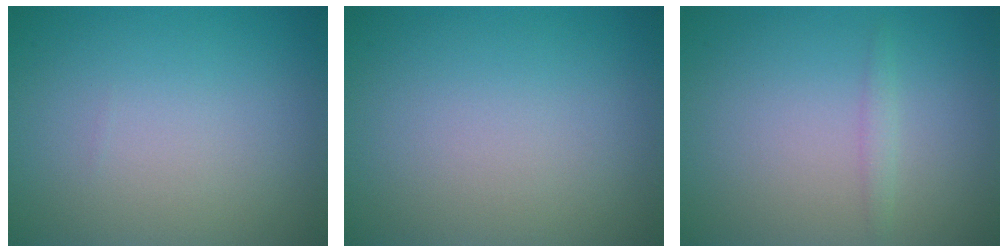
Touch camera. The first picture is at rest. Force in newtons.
{"total": 0.0}
{"total": 0.8, "press": 0.8, "slide": 0.0}